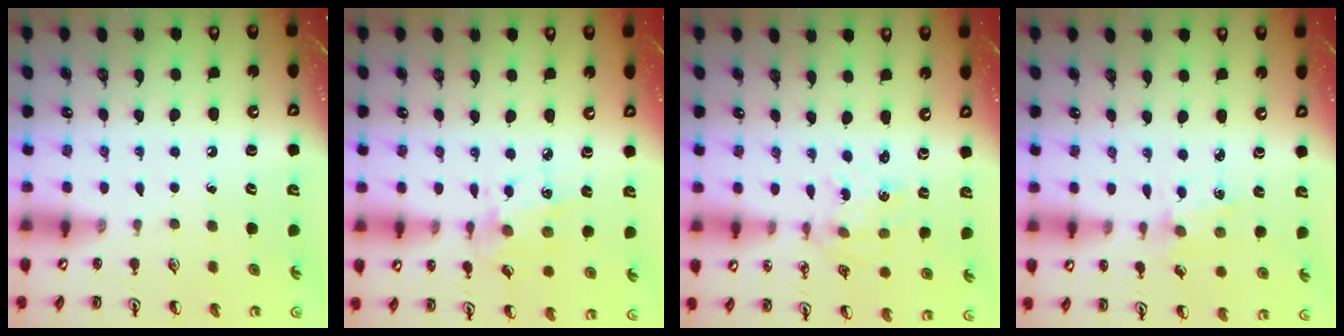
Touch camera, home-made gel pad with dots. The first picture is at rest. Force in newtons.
{"total": 5.9, "press": 5.8, "slide": 1.2}
{"total": 0.9, "press": 0.9, "slide": 0.1}
{"total": 1.2, "press": 1.2, "slide": 0.2}